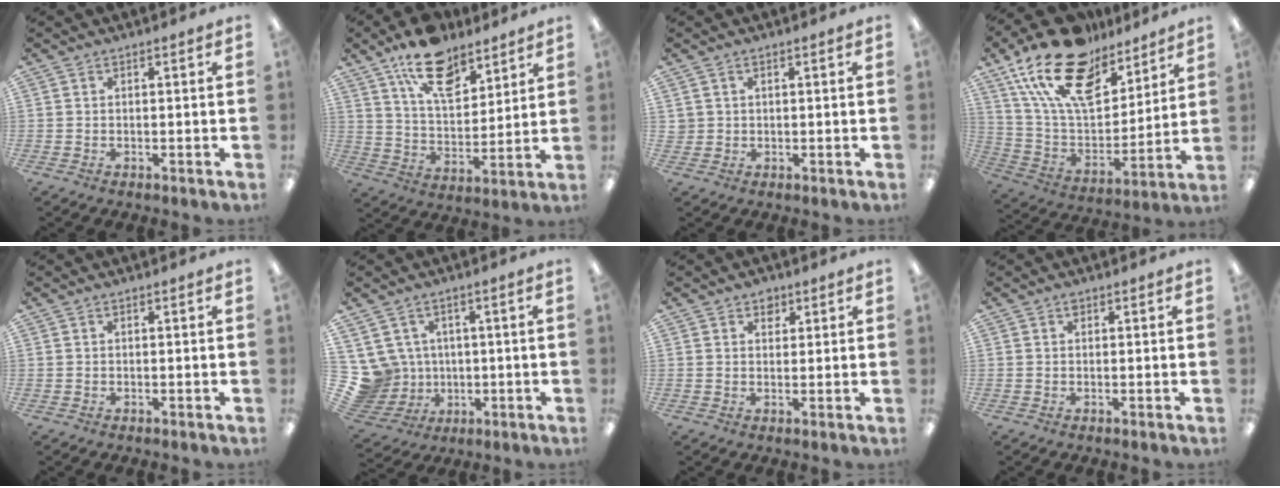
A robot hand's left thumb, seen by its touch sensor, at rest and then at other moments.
{"total": 15.0, "force": [10.1, 7.5, 8.1], "torque": [-0.129, -0.046, 0.181]}
{"total": 1.6, "force": [0.6, 1.5, 0.3], "torque": [-0.009, 0.003, 0.010]}
{"total": 22.6, "force": [15.1, 11.3, 12.4], "torque": [-0.240, -0.087, 0.272]}
{"total": 0.0}
{"total": 9.7, "force": [0.9, 9.4, 2.5], "torque": [-0.105, -0.006, 0.027]}
{"total": 2.6, "force": [1.7, 1.8, 0.8], "torque": [0.006, -0.007, 0.027]}
{"total": 0.8, "force": [0.5, 0.5, 0.4], "torque": [-0.001, 0.000, 0.006]}